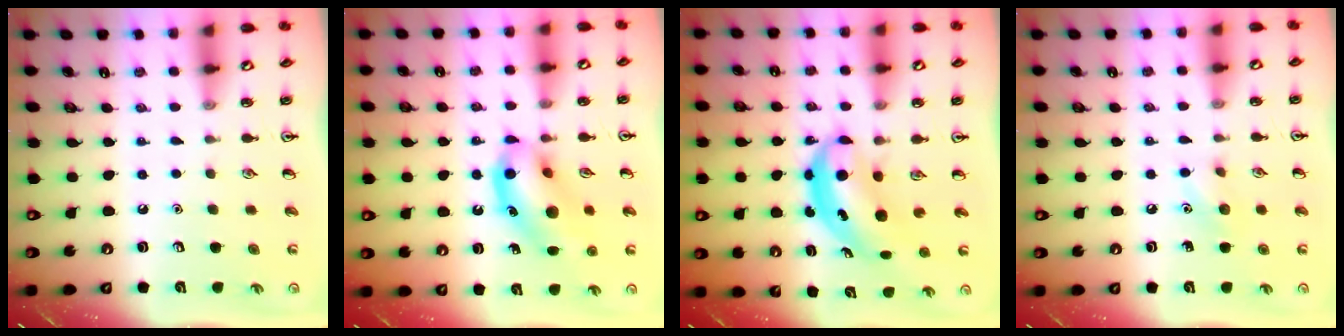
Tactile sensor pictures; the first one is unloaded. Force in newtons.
{"total": 13.7, "press": 13.5, "slide": 1.9}
{"total": 6.0, "press": 5.8, "slide": 1.7}
{"total": 7.4, "press": 7.2, "slide": 1.6}